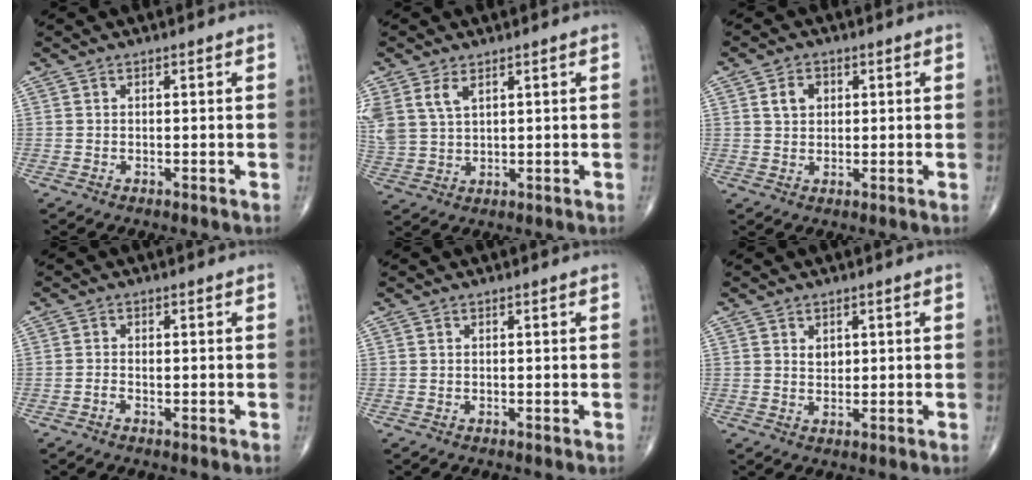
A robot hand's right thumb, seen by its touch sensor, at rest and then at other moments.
{"total": 7.1, "force": [3.5, 4.0, 4.6], "torque": [-0.106, -0.004, 0.082]}
{"total": 4.0, "force": [1.2, 3.1, 2.2], "torque": [-0.025, 0.000, 0.021]}
{"total": 1.0, "force": [-0.5, 0.5, 0.7], "torque": [-0.017, 0.009, -0.008]}
{"total": 0.0}
{"total": 2.0, "force": [0.8, 1.5, 1.2], "torque": [-0.012, -0.006, 0.015]}